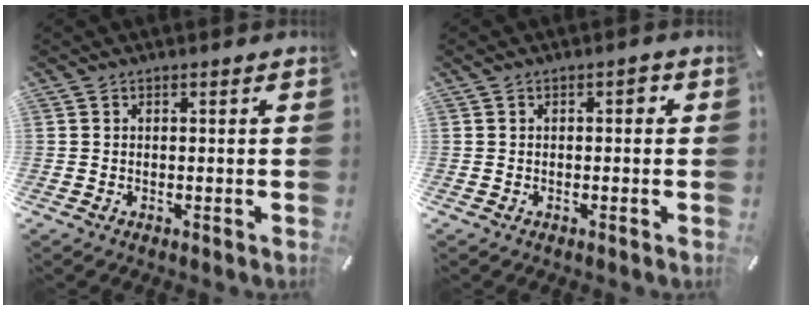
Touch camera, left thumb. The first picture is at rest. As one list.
[{"total": 1.7, "force": [-0.2, 1.1, 1.3], "torque": [-0.017, 0.007, -0.008]}]